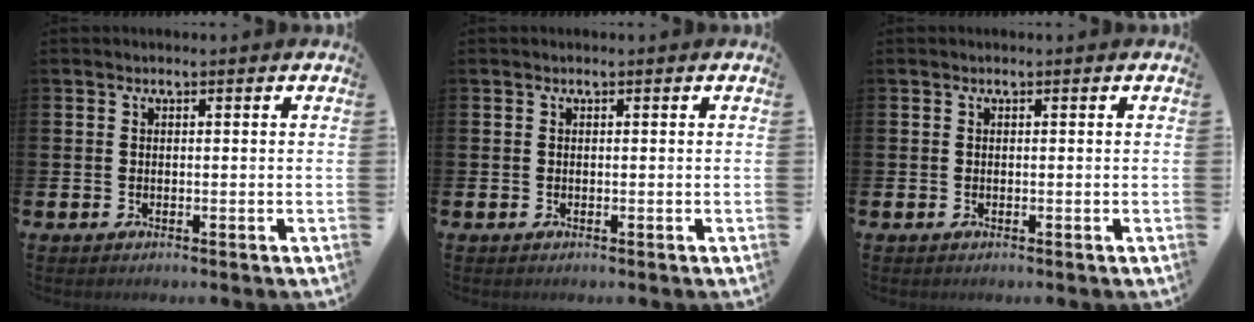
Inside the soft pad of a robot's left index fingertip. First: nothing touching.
{"total": 0.0}
{"total": 0.0}